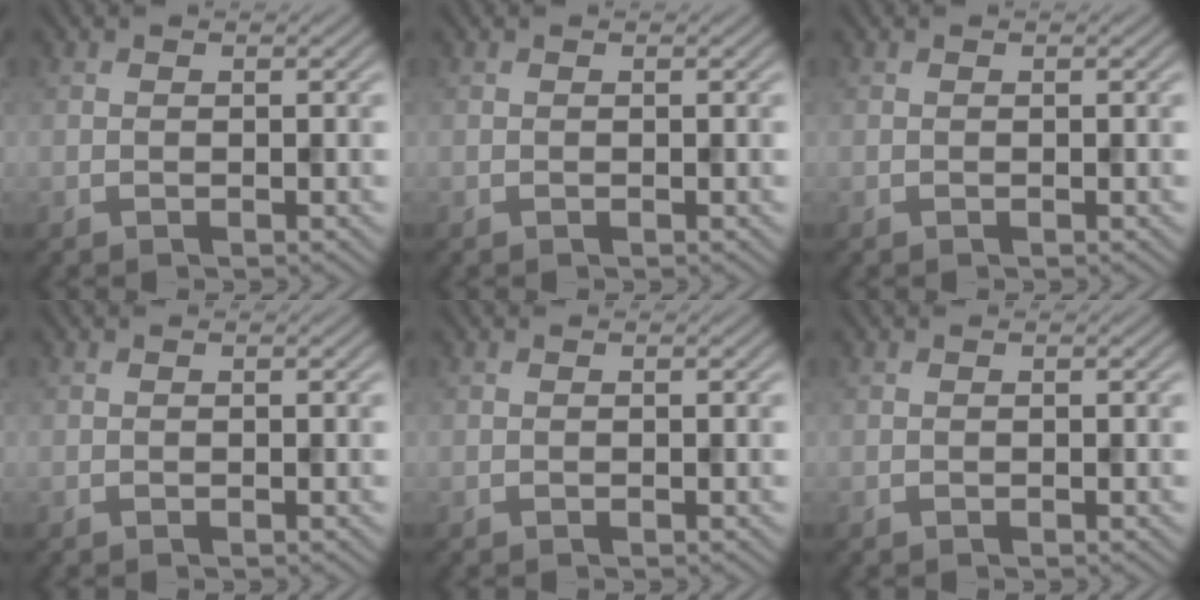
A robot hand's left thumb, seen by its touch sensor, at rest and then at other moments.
{"total": 0.0}
{"total": 0.0}
{"total": 0.0}
{"total": 0.0}
{"total": 0.0}